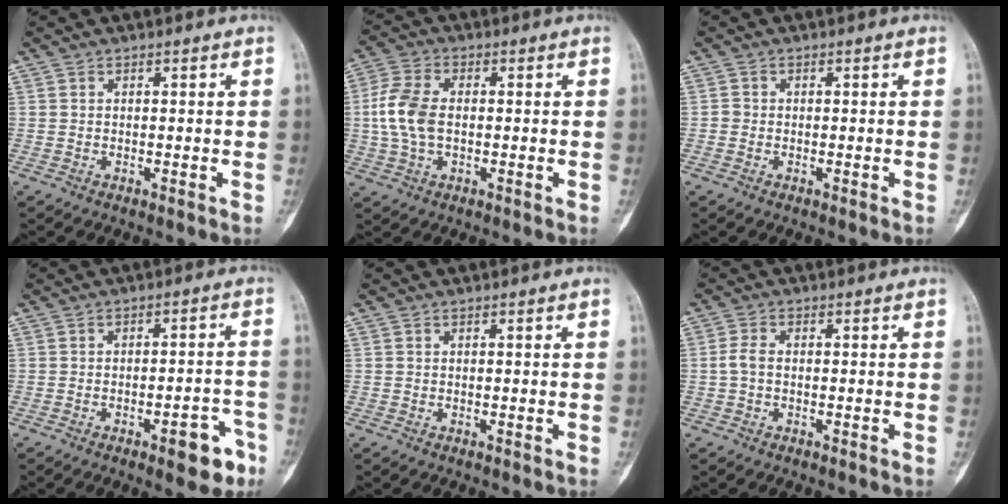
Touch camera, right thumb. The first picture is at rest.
{"total": 8.6, "force": [-0.3, 5.2, 6.9], "torque": [-0.156, 0.015, -0.012]}
{"total": 0.9, "force": [-0.4, 0.8, 0.2], "torque": [-0.001, 0.003, -0.012]}
{"total": 7.9, "force": [-4.1, 3.0, 6.0], "torque": [-0.053, 0.032, -0.048]}
{"total": 0.0}
{"total": 2.5, "force": [-0.3, 1.4, 2.0], "torque": [-0.044, 0.004, -0.012]}